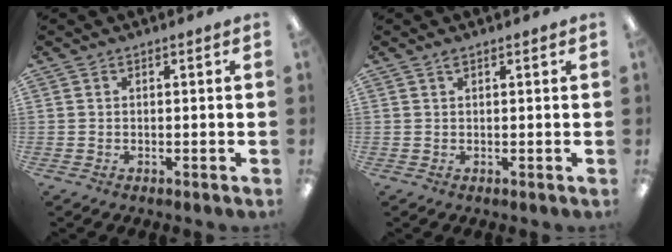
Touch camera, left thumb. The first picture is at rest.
{"total": 0.8, "force": [0.6, 0.2, 0.5], "torque": [-0.011, 0.002, 0.010]}